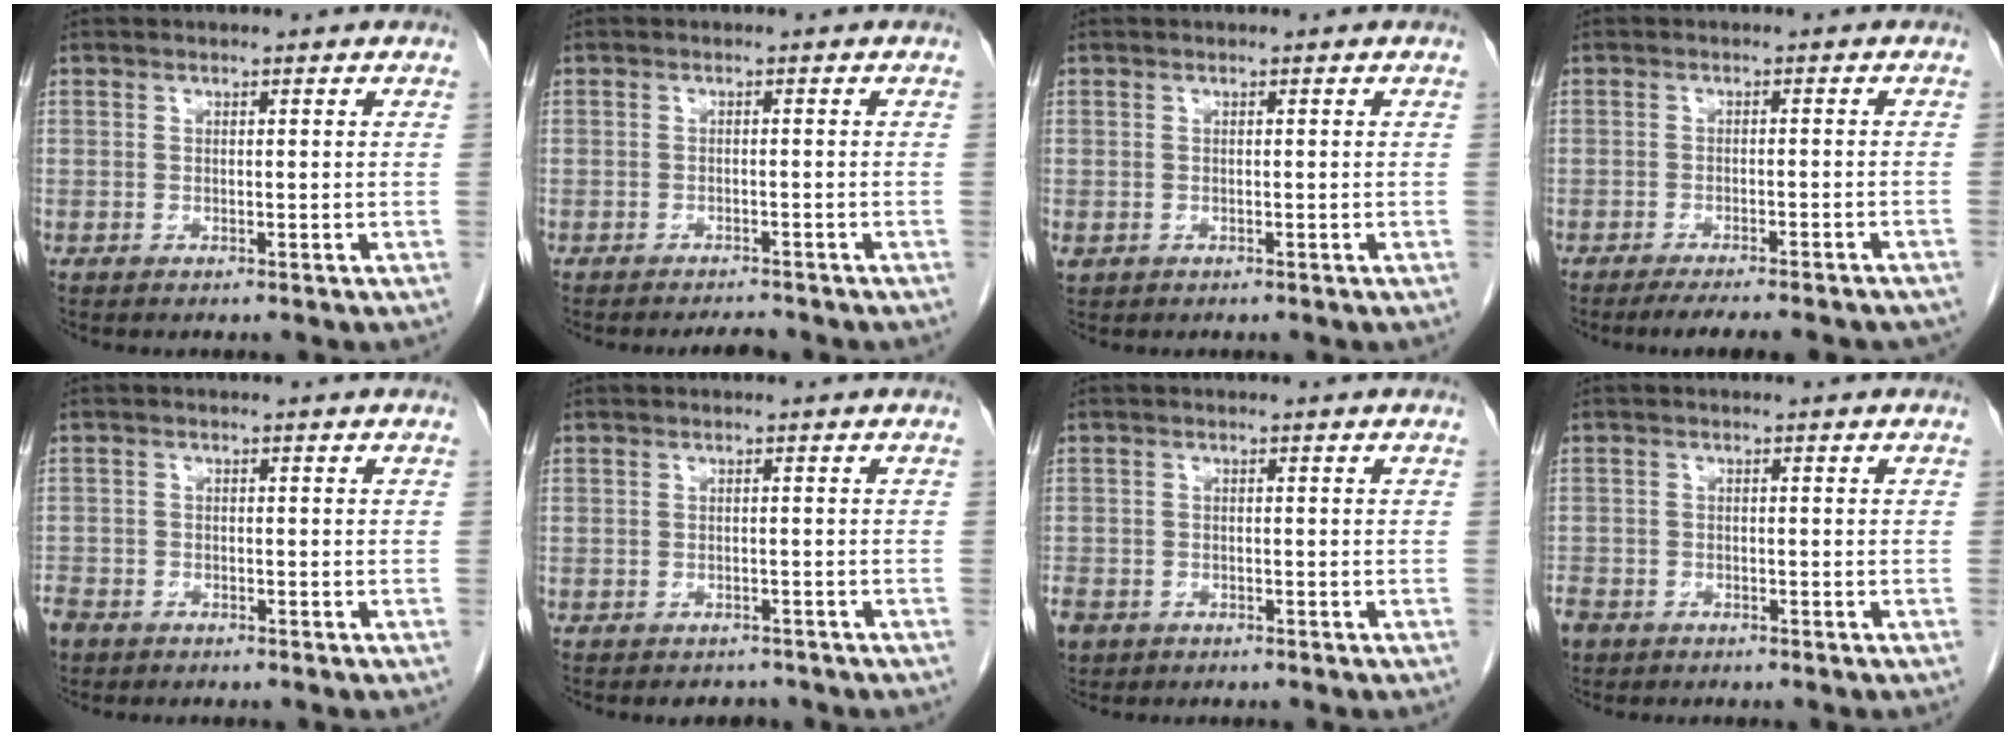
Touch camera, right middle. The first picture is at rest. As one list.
[{"total": 2.0, "force": [-2.0, 0.2, 0.5], "torque": [-0.013, -0.009, -0.026]}, {"total": 0.8, "force": [-0.1, 0.7, 0.3], "torque": [-0.009, 0.001, 0.006]}, {"total": 12.5, "force": [-11.0, 2.0, 5.7], "torque": [-0.074, -0.010, -0.132]}, {"total": 4.5, "force": [-3.5, 2.6, 1.2], "torque": [-0.030, -0.003, -0.063]}, {"total": 2.7, "force": [-2.4, 1.2, 0.2], "torque": [-0.009, -0.002, -0.033]}, {"total": 6.1, "force": [-3.7, 4.3, 2.2], "torque": [-0.066, -0.007, -0.061]}, {"total": 5.1, "force": [-3.6, 3.3, 1.6], "torque": [-0.044, -0.004, -0.064]}]